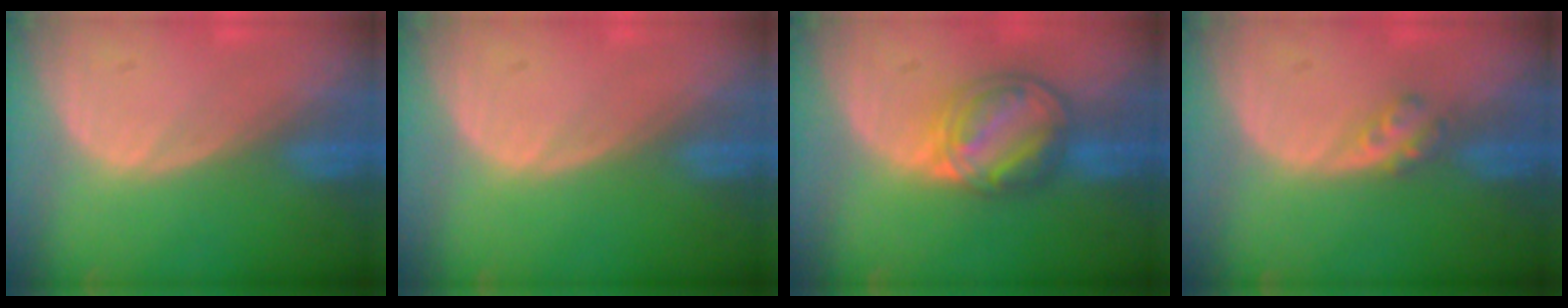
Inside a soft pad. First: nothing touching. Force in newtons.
{"total": 0.0}
{"total": 7.7, "press": 6.8, "slide": 3.6}
{"total": 2.5, "press": 2.1, "slide": 1.4}